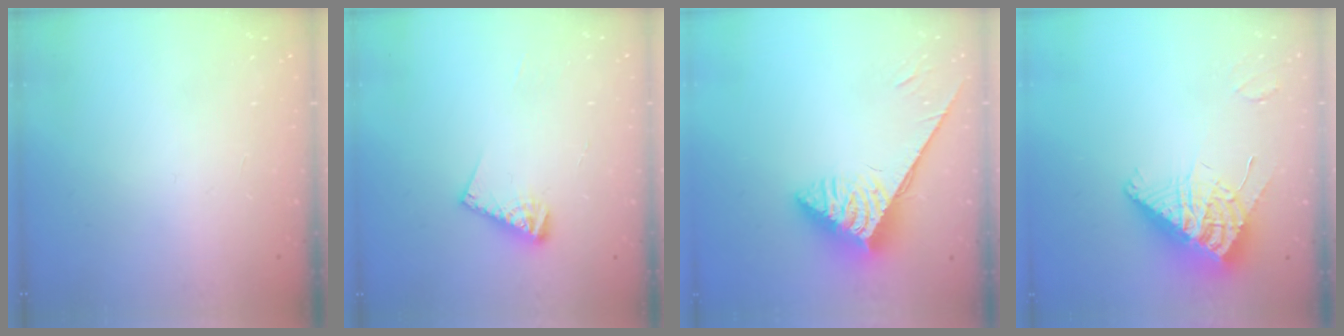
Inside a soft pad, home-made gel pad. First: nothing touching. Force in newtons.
{"total": 7.6, "press": 7.6, "slide": 0.8}
{"total": 5.6, "press": 5.6, "slide": 0.5}
{"total": 11.6, "press": 11.5, "slide": 1.5}